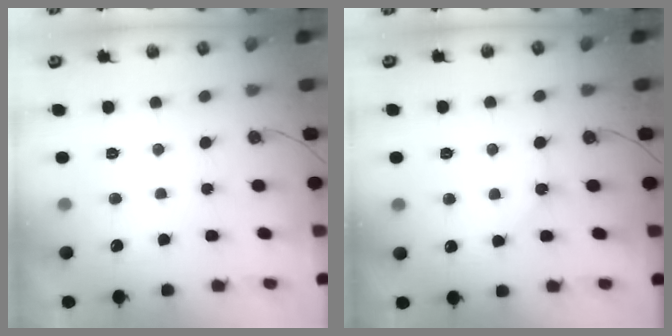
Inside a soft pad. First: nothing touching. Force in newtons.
{"total": 3.9, "press": 3.8, "slide": 0.7}